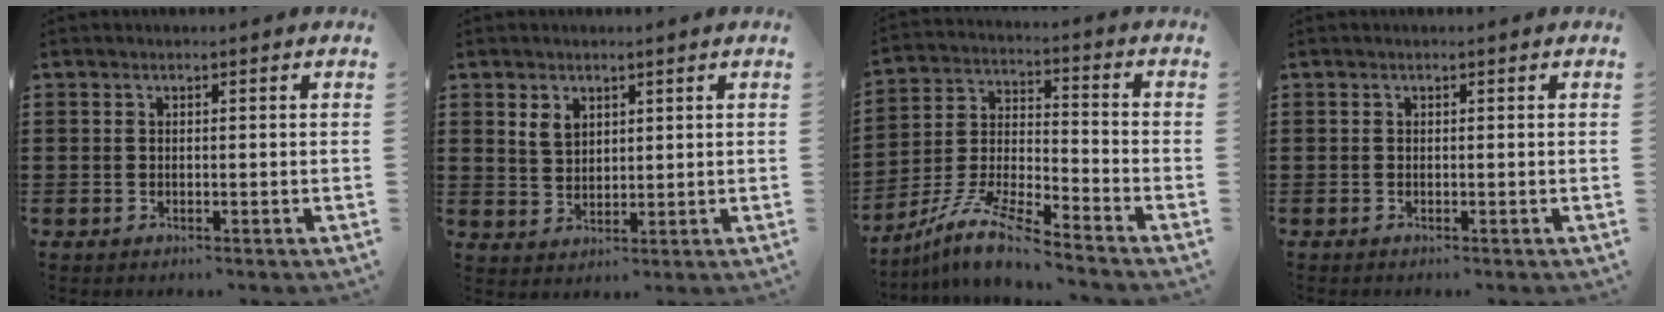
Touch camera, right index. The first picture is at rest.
{"total": 3.0, "force": [1.8, 2.1, 1.3], "torque": [-0.033, 0.008, 0.033]}
{"total": 9.6, "force": [-8.5, 0.7, 4.4], "torque": [-0.101, 0.004, -0.173]}
{"total": 0.0}